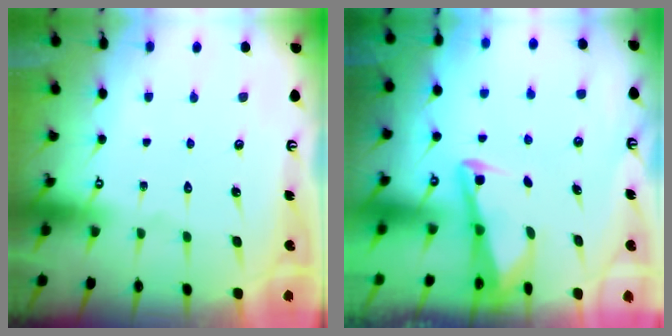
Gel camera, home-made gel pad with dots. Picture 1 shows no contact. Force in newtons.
{"total": 3.0, "press": 2.9, "slide": 0.4}